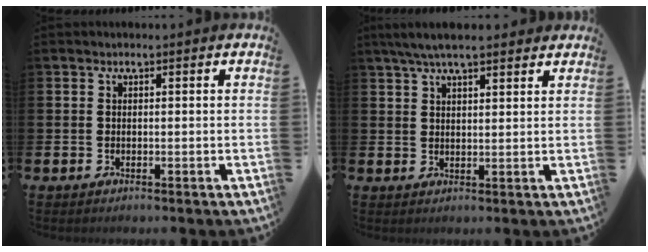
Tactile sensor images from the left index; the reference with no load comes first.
{"total": 5.3, "force": [4.5, 1.1, 2.5], "torque": [-0.055, -0.005, 0.081]}